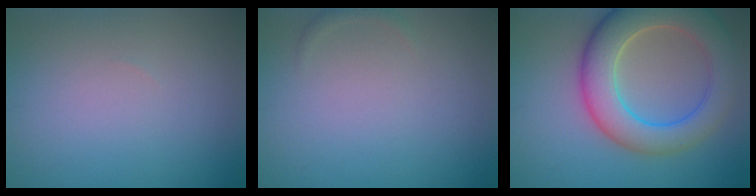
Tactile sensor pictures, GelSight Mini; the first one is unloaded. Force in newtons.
{"total": 0.6, "press": 0.6, "slide": 0.1}
{"total": 8.3, "press": 8.3, "slide": 0.7}